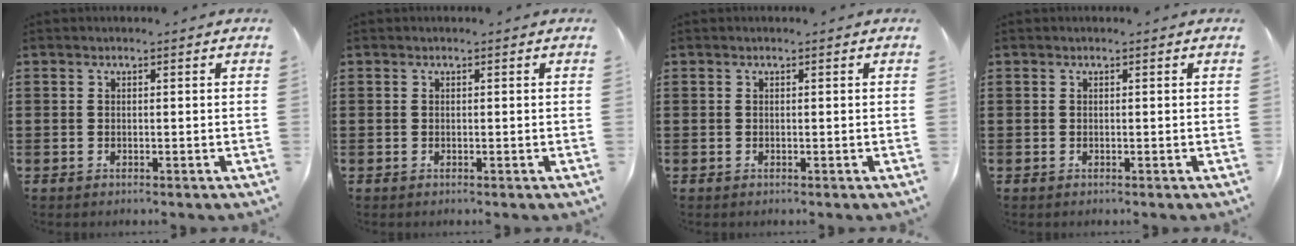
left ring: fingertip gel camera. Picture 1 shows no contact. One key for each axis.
{"total": 0.0}
{"total": 0.0}
{"total": 0.0}